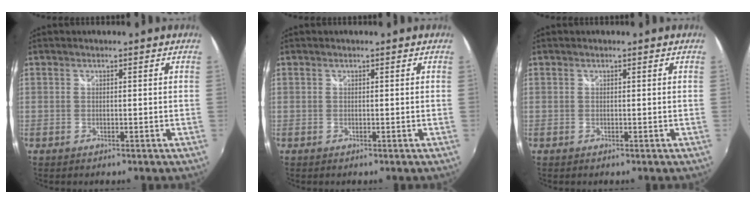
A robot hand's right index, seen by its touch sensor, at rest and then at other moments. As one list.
[{"total": 0.0}, {"total": 0.0}]